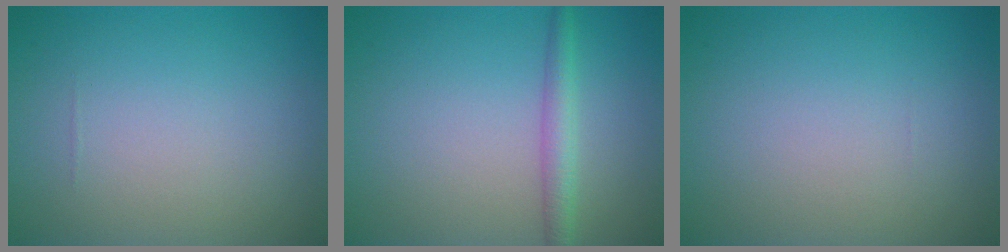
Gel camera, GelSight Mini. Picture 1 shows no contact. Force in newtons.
{"total": 2.3, "press": 2.3, "slide": 0.1}
{"total": 0.0}